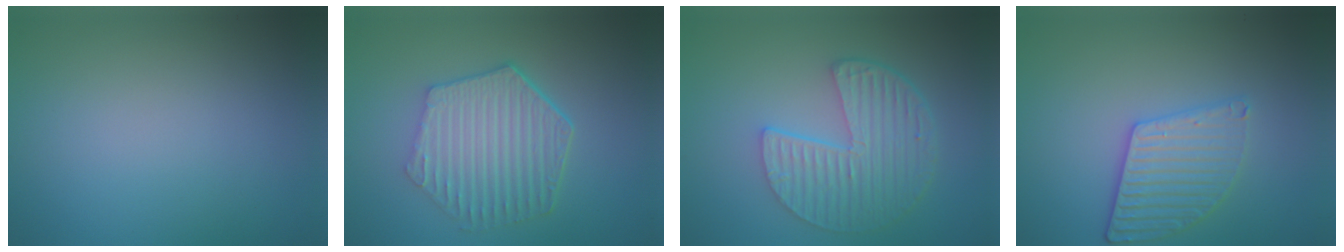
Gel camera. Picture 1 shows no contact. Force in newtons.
{"total": 6.4, "press": 4.8, "slide": 4.2}
{"total": 5.9, "press": 4.3, "slide": 4.0}
{"total": 3.7, "press": 3.4, "slide": 1.4}